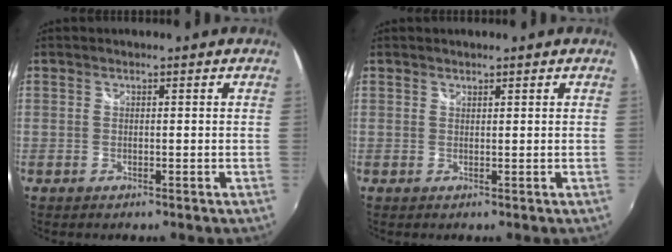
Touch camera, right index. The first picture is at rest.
{"total": 0.6, "force": [0.6, 0.2, 0.0], "torque": [0.000, 0.000, 0.011]}